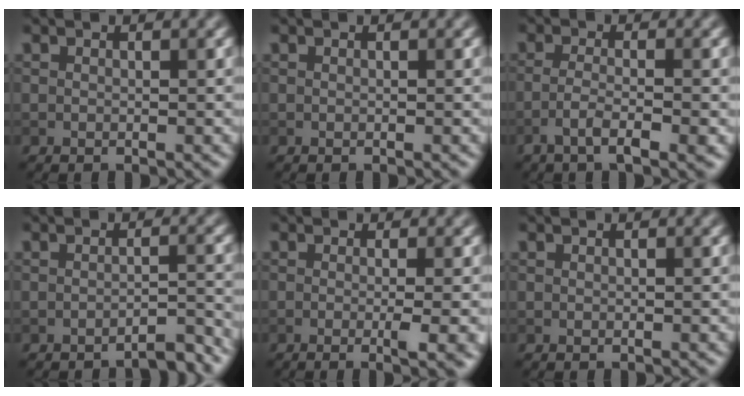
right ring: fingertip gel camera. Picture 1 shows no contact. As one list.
[{"total": 0.0}, {"total": 3.3, "force": [-1.6, 0.8, 2.8], "torque": [-0.051, 0.004, -0.036]}, {"total": 2.6, "force": [-2.4, 0.3, 1.0], "torque": [0.000, 0.011, -0.038]}, {"total": 4.4, "force": [-0.4, 1.5, 4.1], "torque": [-0.041, 0.000, -0.013]}, {"total": 0.0}]